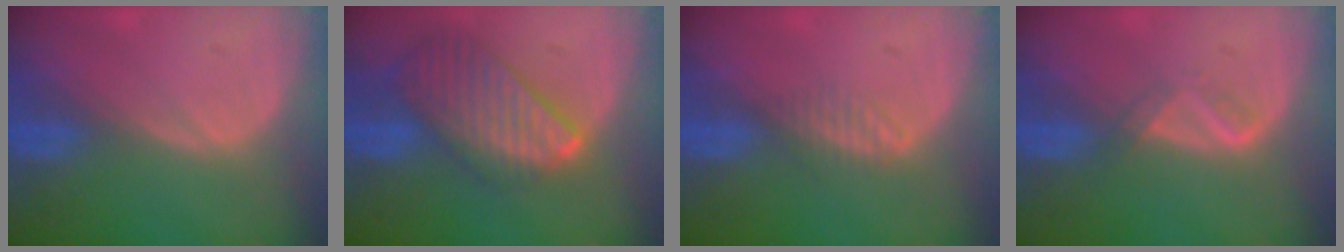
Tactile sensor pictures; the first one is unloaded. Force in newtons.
{"total": 9.8, "press": 8.5, "slide": 4.8}
{"total": 2.0, "press": 1.8, "slide": 0.8}
{"total": 2.1, "press": 2.0, "slide": 0.6}